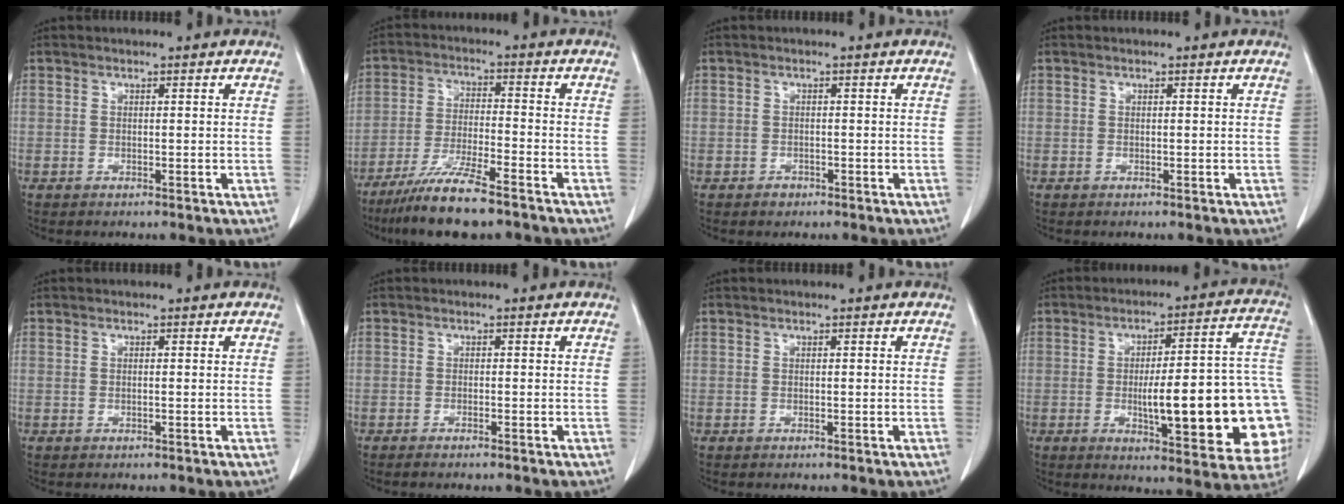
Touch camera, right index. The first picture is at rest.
{"total": 10.2, "force": [-7.9, 0.7, 6.5], "torque": [-0.119, -0.030, -0.140]}
{"total": 1.2, "force": [-0.8, 0.9, 0.1], "torque": [-0.001, 0.003, -0.012]}
{"total": 0.0}
{"total": 0.0}
{"total": 1.4, "force": [-1.2, 0.1, 0.7], "torque": [-0.015, -0.003, -0.014]}
{"total": 0.0}
{"total": 22.5, "force": [-4.1, 4.4, 21.7], "torque": [-0.203, 0.026, -0.039]}